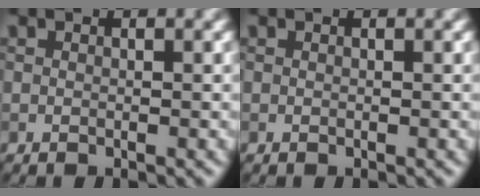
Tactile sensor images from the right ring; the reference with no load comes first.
{"total": 0.0}